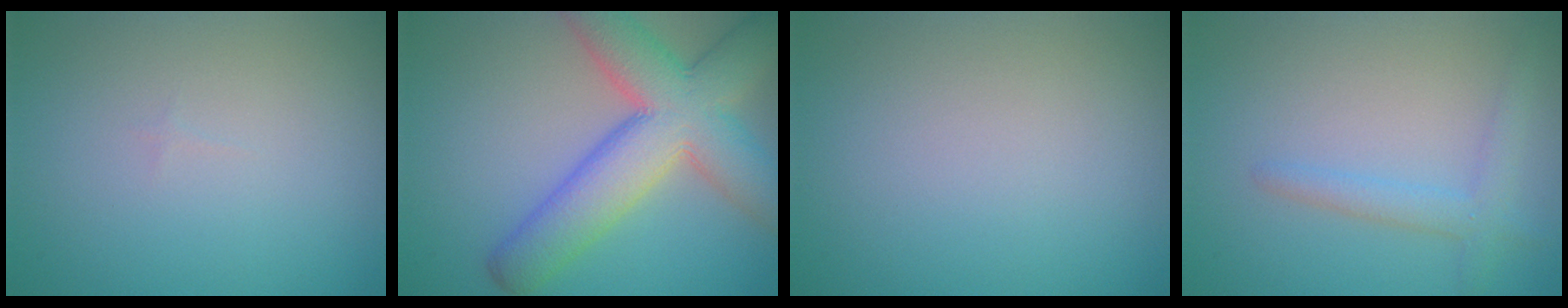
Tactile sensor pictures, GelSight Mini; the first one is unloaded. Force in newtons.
{"total": 9.8, "press": 9.8, "slide": 0.5}
{"total": 0.0}
{"total": 2.2, "press": 2.2, "slide": 0.1}